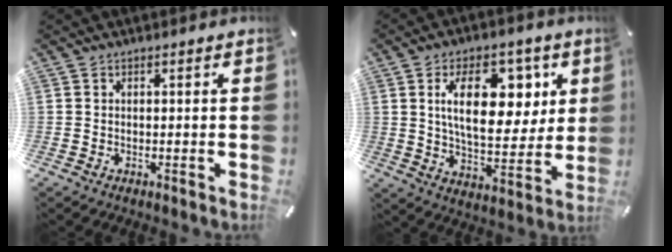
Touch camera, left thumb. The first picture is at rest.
{"total": 17.1, "force": [5.9, 9.4, 13.0], "torque": [-0.208, 0.001, 0.098]}